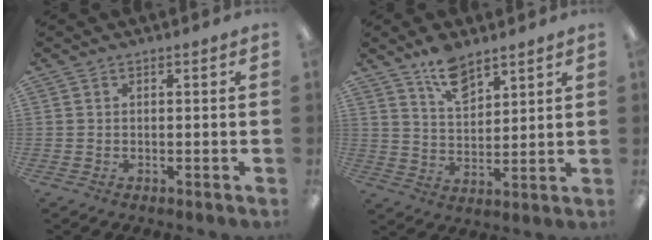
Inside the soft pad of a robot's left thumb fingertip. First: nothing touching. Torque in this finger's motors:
{"motor_torque": [1.14, 0.45, 0.74, -0.56, 0.02]}